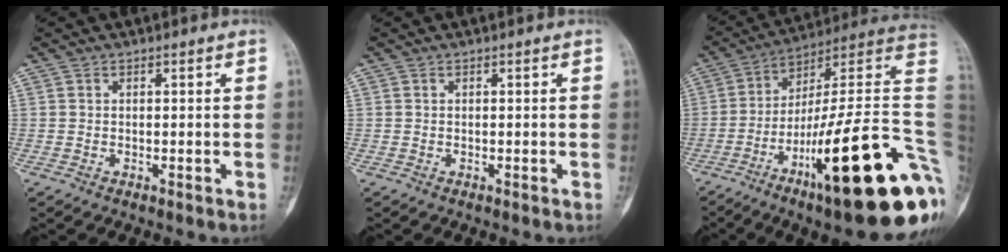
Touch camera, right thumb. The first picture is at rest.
{"total": 0.0}
{"total": 31.4, "force": [-9.3, 6.6, 29.2], "torque": [-0.331, 0.061, -0.147]}